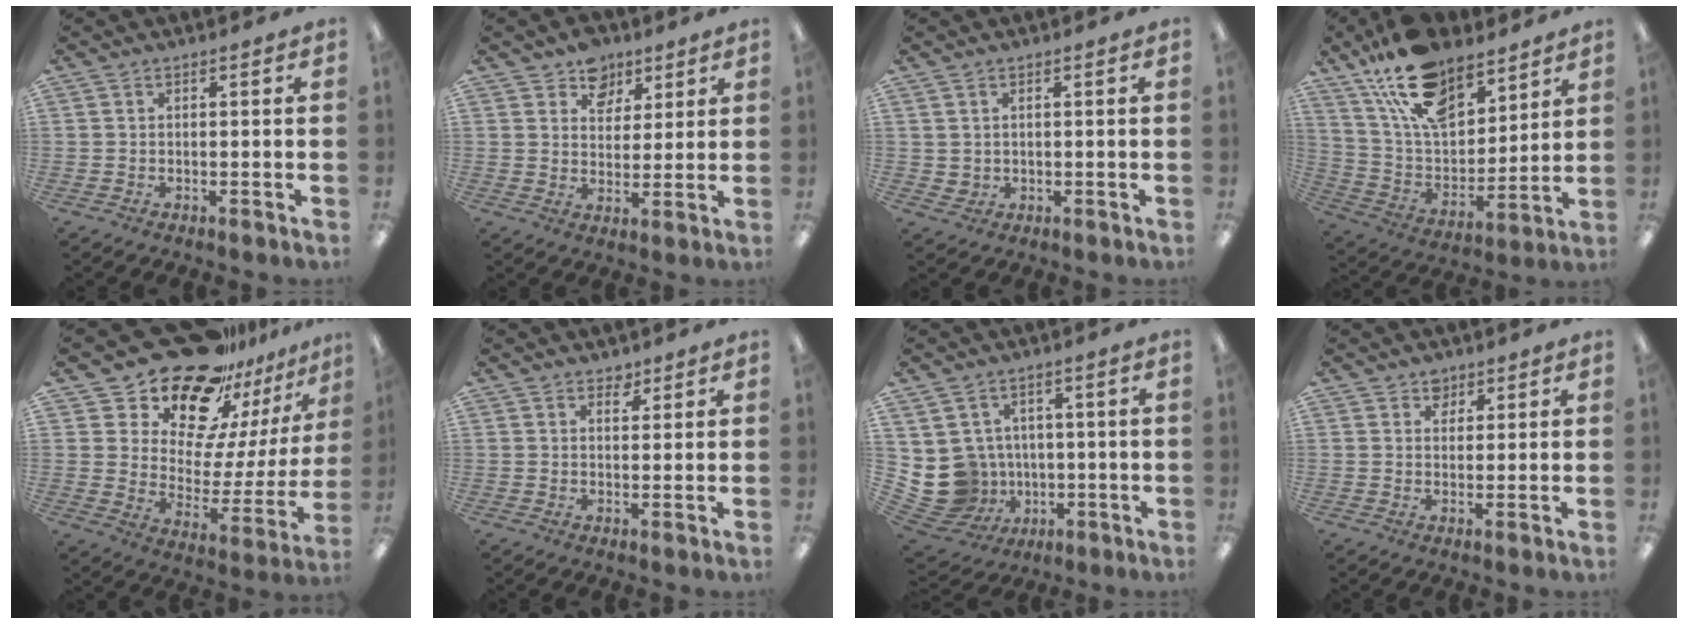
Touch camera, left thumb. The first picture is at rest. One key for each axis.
{"total": 7.6, "fx": 5.4, "fy": 5.2, "fz": 1.4, "tx": -0.014, "ty": -0.031, "tz": 0.098}
{"total": 1.8, "fx": 1.0, "fy": 1.4, "fz": 0.2, "tx": -0.006, "ty": -0.001, "tz": 0.019}
{"total": 19.3, "fx": 13.6, "fy": 9.3, "fz": 10.1, "tx": -0.197, "ty": -0.066, "tz": 0.246}
{"total": 21.6, "fx": 17.5, "fy": 10.2, "fz": 7.6, "tx": -0.137, "ty": -0.131, "tz": 0.319}
{"total": 2.7, "fx": 2.1, "fy": 1.4, "fz": 0.7, "tx": 0.009, "ty": -0.012, "tz": 0.035}
{"total": 9.3, "fx": -0.3, "fy": 9.0, "fz": 2.2, "tx": -0.082, "ty": -0.009, "tz": 0.007}
{"total": 3.1, "fx": 2.3, "fy": 2.1, "fz": 0.4, "tx": 0.003, "ty": -0.008, "tz": 0.040}